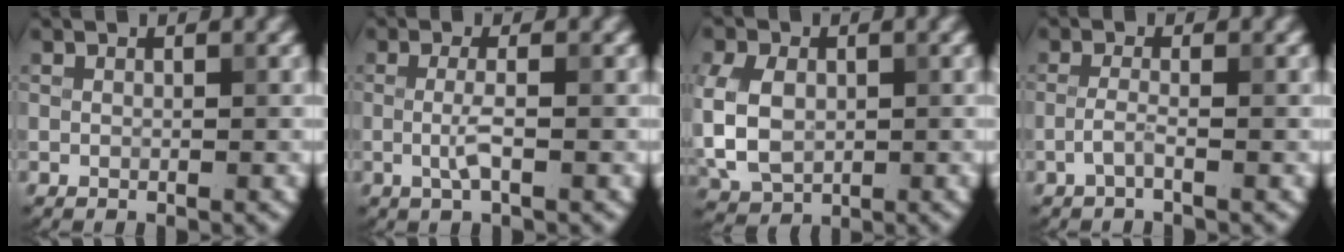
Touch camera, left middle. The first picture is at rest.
{"total": 2.0, "force": [-0.3, 0.3, 2.0], "torque": [-0.044, -0.004, -0.010]}
{"total": 6.3, "force": [-0.2, 4.8, 4.2], "torque": [-0.102, -0.003, 0.006]}
{"total": 1.4, "force": [-0.7, 0.3, 1.2], "torque": [-0.026, 0.003, -0.019]}